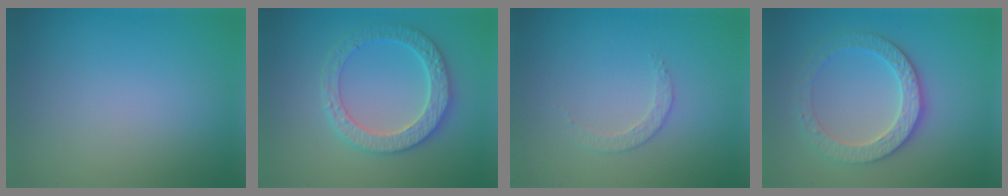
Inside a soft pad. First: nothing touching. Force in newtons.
{"total": 4.2, "press": 4.0, "slide": 1.0}
{"total": 1.6, "press": 1.5, "slide": 0.3}
{"total": 4.1, "press": 3.8, "slide": 1.4}